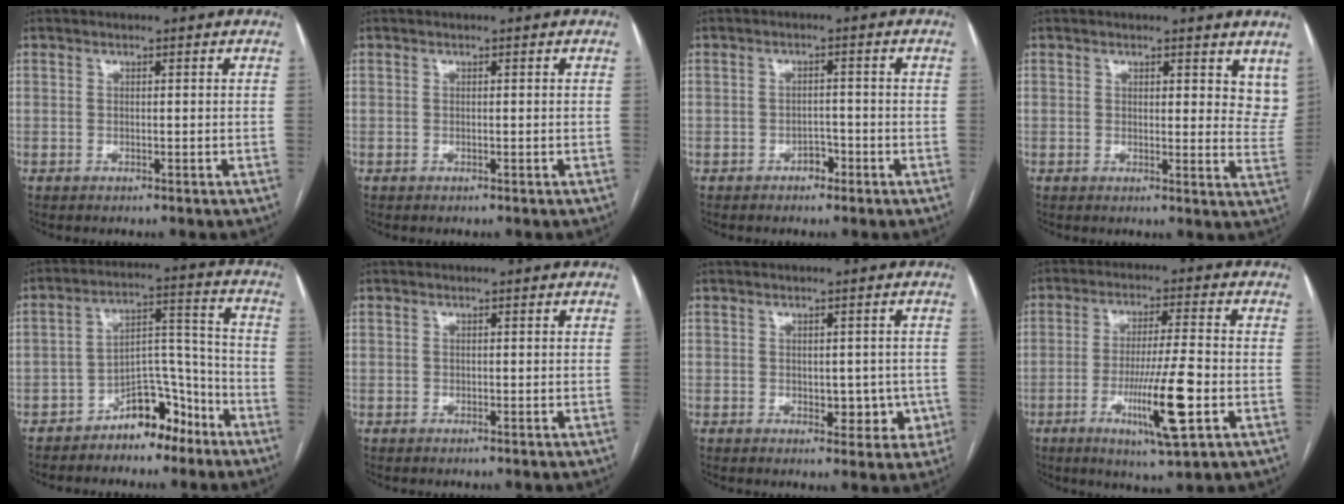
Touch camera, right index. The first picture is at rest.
{"total": 0.0}
{"total": 2.1, "force": [-1.4, 1.3, 1.0], "torque": [-0.009, 0.007, -0.021]}
{"total": 6.5, "force": [5.2, 2.8, 2.9], "torque": [-0.009, -0.027, 0.043]}
{"total": 8.9, "force": [-6.4, 4.3, 4.6], "torque": [-0.065, 0.036, -0.103]}
{"total": 0.0}
{"total": 4.8, "force": [-0.7, 3.1, 3.6], "torque": [-0.030, 0.009, 0.000]}
{"total": 11.8, "force": [-3.7, 0.4, 11.2], "torque": [-0.200, -0.020, -0.063]}